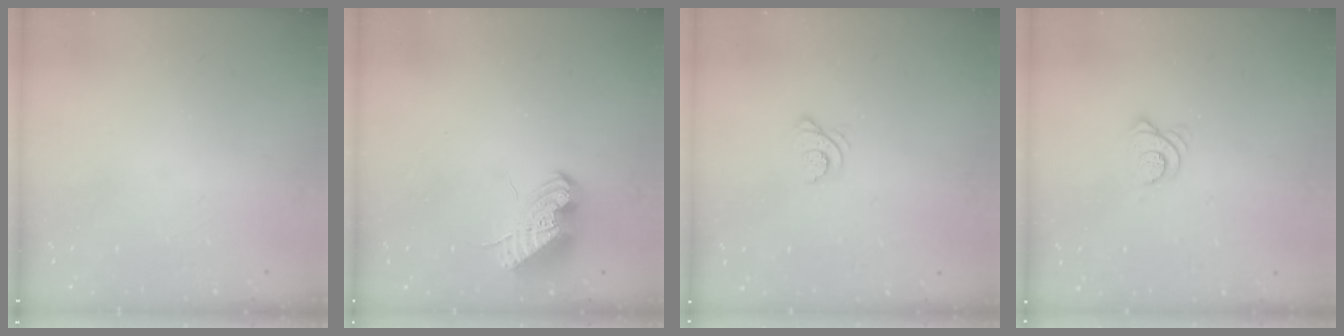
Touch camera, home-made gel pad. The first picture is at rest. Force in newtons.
{"total": 9.1, "press": 9.1, "slide": 0.6}
{"total": 3.2, "press": 3.2, "slide": 0.5}
{"total": 3.8, "press": 3.8, "slide": 0.3}